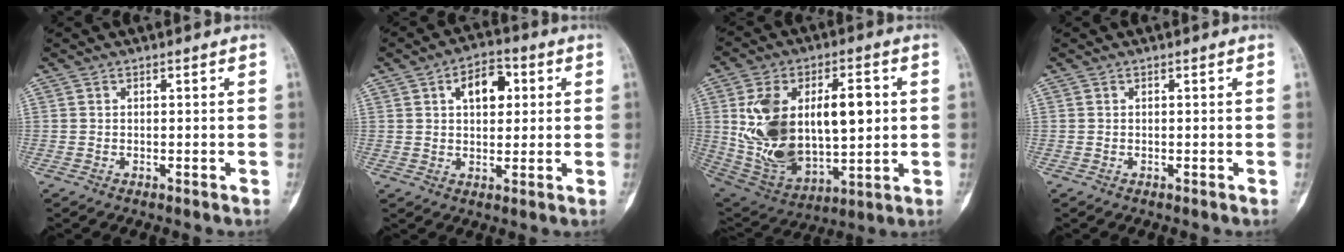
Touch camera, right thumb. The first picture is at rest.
{"total": 8.1, "force": [2.4, 4.9, 6.0], "torque": [-0.068, 0.005, 0.033]}
{"total": 24.2, "force": [2.7, 13.5, 19.9], "torque": [-0.339, -0.006, 0.067]}
{"total": 0.0}